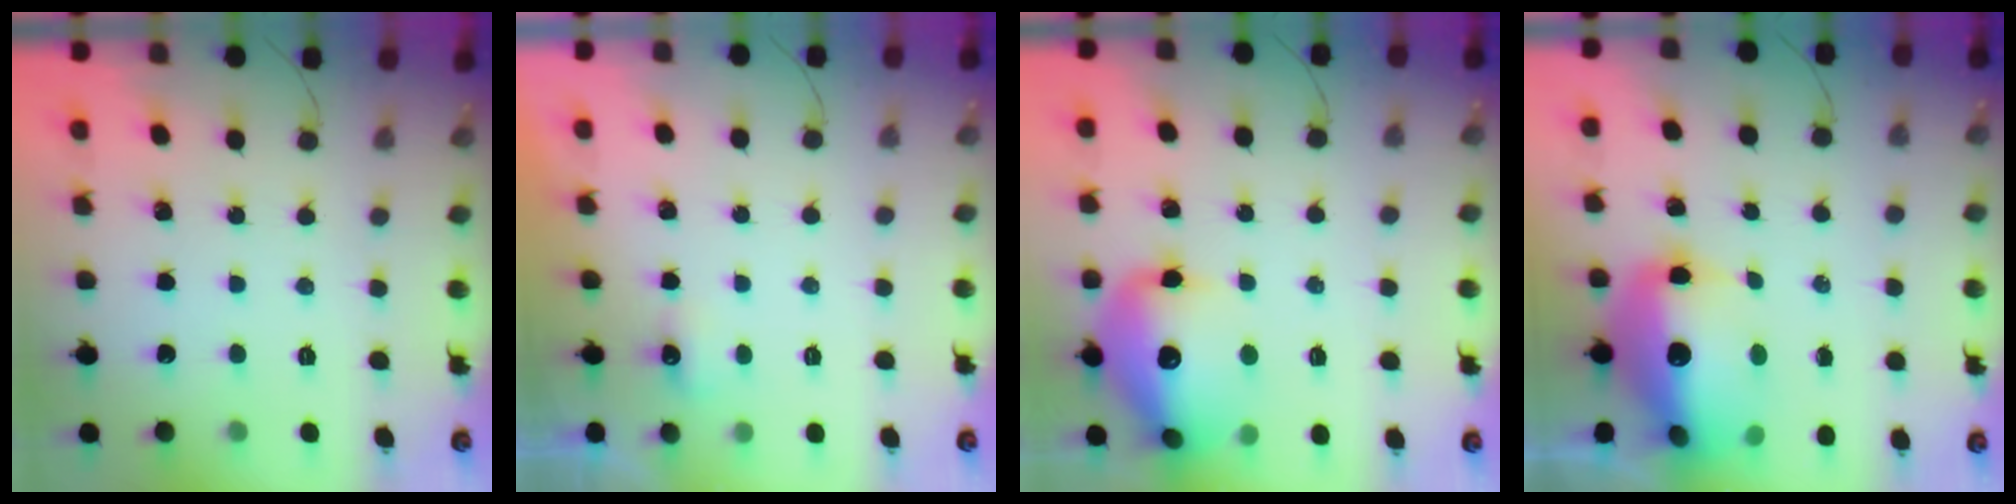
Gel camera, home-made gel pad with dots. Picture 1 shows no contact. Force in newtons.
{"total": 2.9, "press": 2.8, "slide": 0.8}
{"total": 17.2, "press": 17.1, "slide": 2.5}
{"total": 19.2, "press": 17.0, "slide": 9.0}